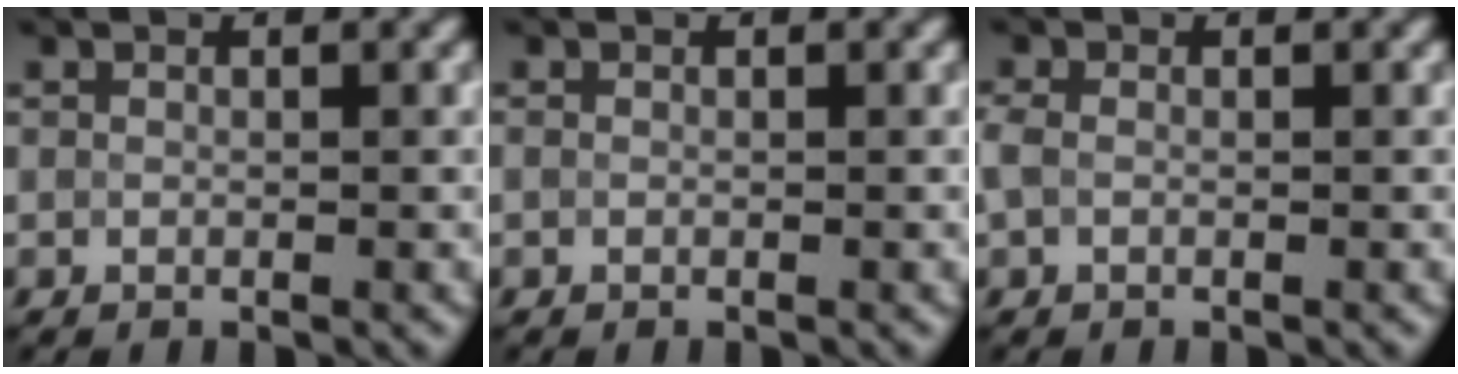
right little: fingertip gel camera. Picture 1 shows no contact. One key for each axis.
{"total": 0.0}
{"total": 1.2, "fx": -0.3, "fy": 0.9, "fz": 0.8, "tx": -0.024, "ty": 0.003, "tz": -0.011}